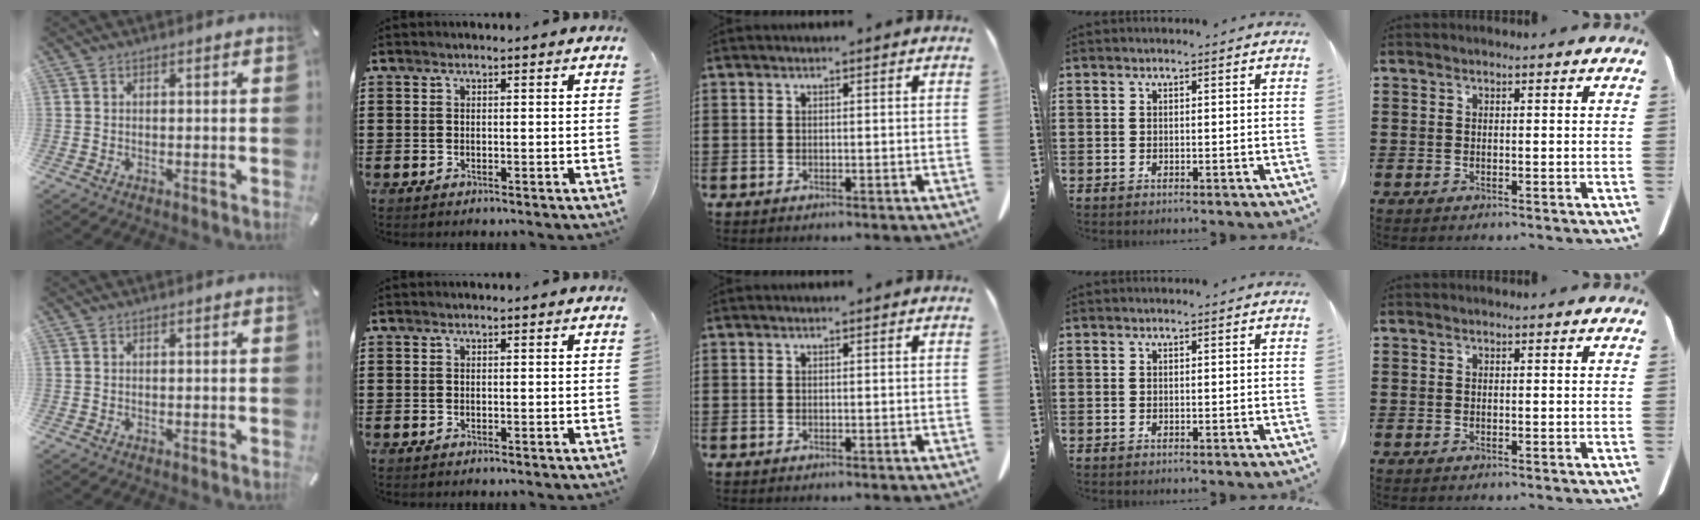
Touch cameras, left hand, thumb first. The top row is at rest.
{}